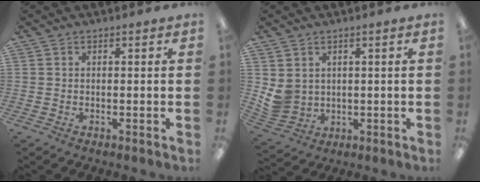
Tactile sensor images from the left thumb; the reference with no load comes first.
{"total": 4.9, "force": [1.8, 4.3, 1.5], "torque": [-0.039, -0.012, 0.039]}